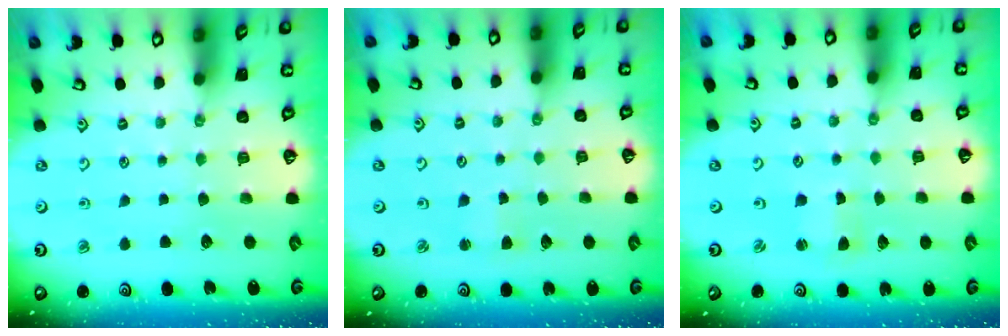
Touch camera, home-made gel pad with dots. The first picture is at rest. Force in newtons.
{"total": 2.7, "press": 2.7, "slide": 0.2}
{"total": 1.2, "press": 1.1, "slide": 0.2}